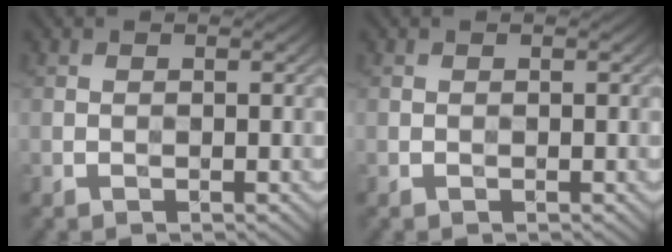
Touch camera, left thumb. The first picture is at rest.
{"total": 0.0}